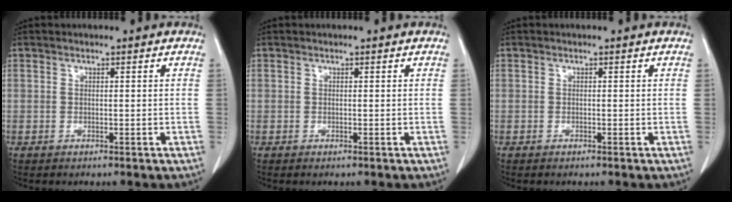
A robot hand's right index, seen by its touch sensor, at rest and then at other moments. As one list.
[{"total": 0.0}, {"total": 0.0}]